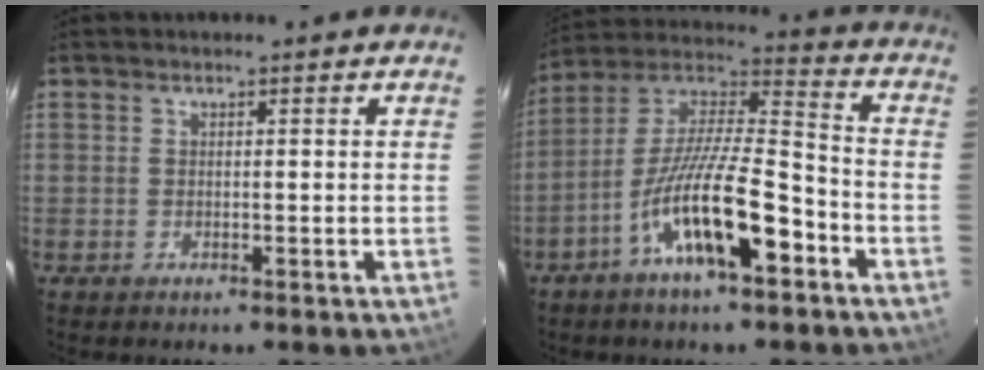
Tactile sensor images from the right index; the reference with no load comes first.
{"total": 16.1, "force": [-8.1, 3.7, 13.4], "torque": [-0.246, -0.010, -0.150]}